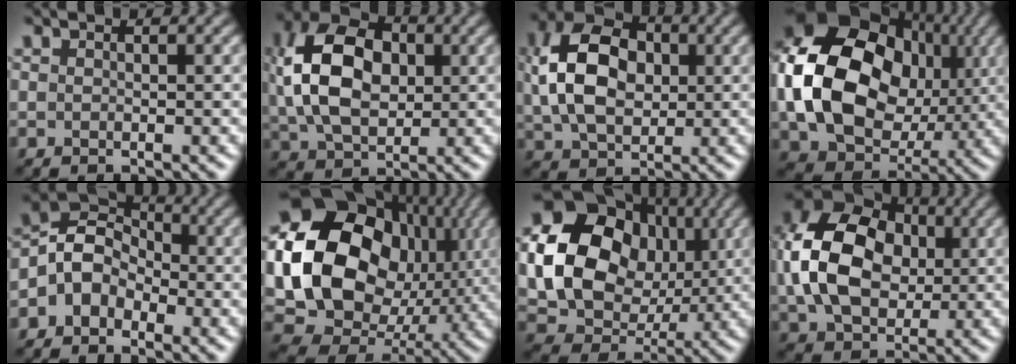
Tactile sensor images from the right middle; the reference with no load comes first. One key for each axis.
{"total": 10.1, "fx": 1.5, "fy": 6.8, "fz": 7.3, "tx": -0.163, "ty": 0.017, "tz": 0.017}
{"total": 9.0, "fx": 1.3, "fy": 6.3, "fz": 6.3, "tx": -0.138, "ty": 0.015, "tz": 0.017}
{"total": 16.5, "fx": 1.0, "fy": 12.6, "fz": 10.6, "tx": -0.217, "ty": 0.004, "tz": 0.008}
{"total": 4.8, "fx": -1.4, "fy": 4.1, "fz": 2.3, "tx": -0.024, "ty": 0.017, "tz": -0.045}
{"total": 21.7, "fx": 3.7, "fy": 18.0, "fz": 11.6, "tx": -0.256, "ty": 0.004, "tz": 0.085}
{"total": 13.5, "fx": 1.6, "fy": 10.9, "fz": 7.8, "tx": -0.147, "ty": 0.004, "tz": 0.023}
{"total": 12.8, "fx": 1.0, "fy": 9.5, "fz": 8.6, "tx": -0.196, "ty": 0.005, "tz": 0.025}